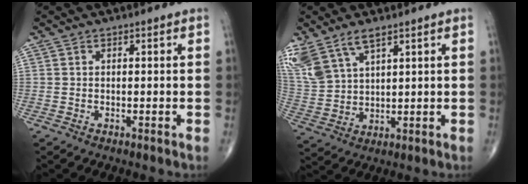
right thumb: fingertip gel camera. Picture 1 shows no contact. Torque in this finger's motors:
{"motor_torque": [0.30, 2.15, 0.99, 0.87, 0.10]}